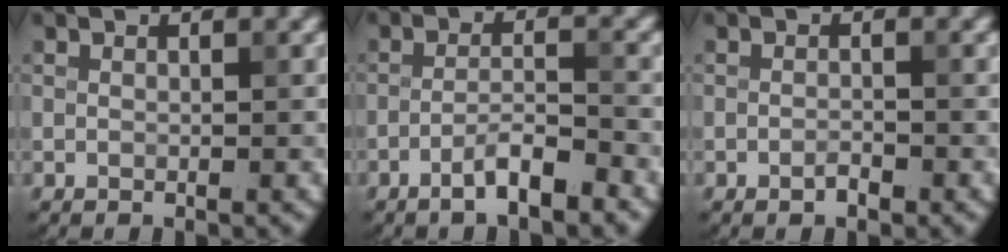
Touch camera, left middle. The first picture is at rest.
{"total": 3.2, "force": [-2.1, 0.4, 2.4], "torque": [-0.039, 0.009, -0.043]}
{"total": 1.0, "force": [-0.6, 0.3, 0.7], "torque": [-0.014, 0.001, -0.012]}